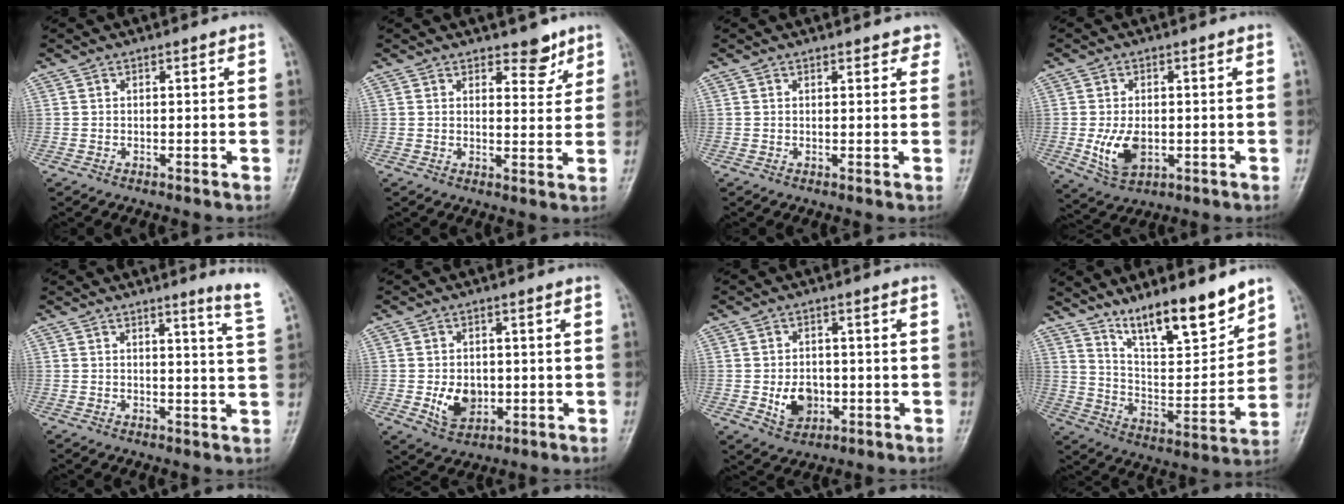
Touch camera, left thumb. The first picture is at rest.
{"total": 4.8, "force": [3.5, 2.5, 2.3], "torque": [-0.002, -0.023, 0.047]}
{"total": 2.3, "force": [1.8, 1.1, 0.7], "torque": [0.017, -0.004, 0.012]}
{"total": 7.5, "force": [-1.2, 4.8, 5.6], "torque": [-0.094, -0.008, -0.013]}
{"total": 5.2, "force": [3.9, -1.0, 3.3], "torque": [-0.044, -0.042, 0.040]}
{"total": 6.6, "force": [-0.9, 5.0, 4.2], "torque": [-0.051, -0.004, -0.006]}
{"total": 6.8, "force": [-1.2, 5.5, 3.8], "torque": [-0.031, 0.004, -0.012]}
{"total": 16.0, "force": [12.1, 4.1, 9.7], "torque": [-0.125, -0.083, 0.214]}